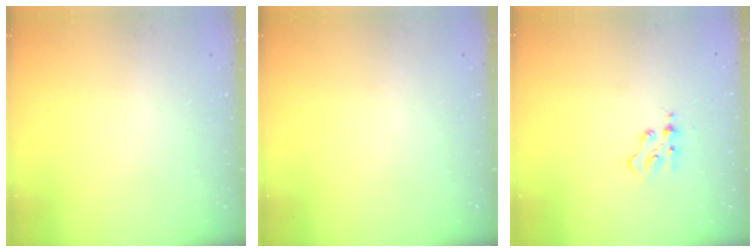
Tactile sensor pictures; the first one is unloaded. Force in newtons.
{"total": 0.0}
{"total": 2.4, "press": 2.4, "slide": 0.3}